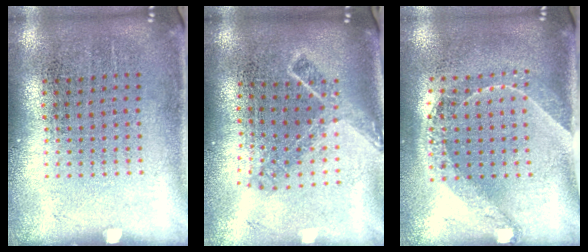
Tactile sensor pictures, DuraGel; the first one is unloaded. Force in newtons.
{"total": 1.8, "press": 1.3, "slide": 1.3}
{"total": 1.5, "press": 1.2, "slide": 0.9}